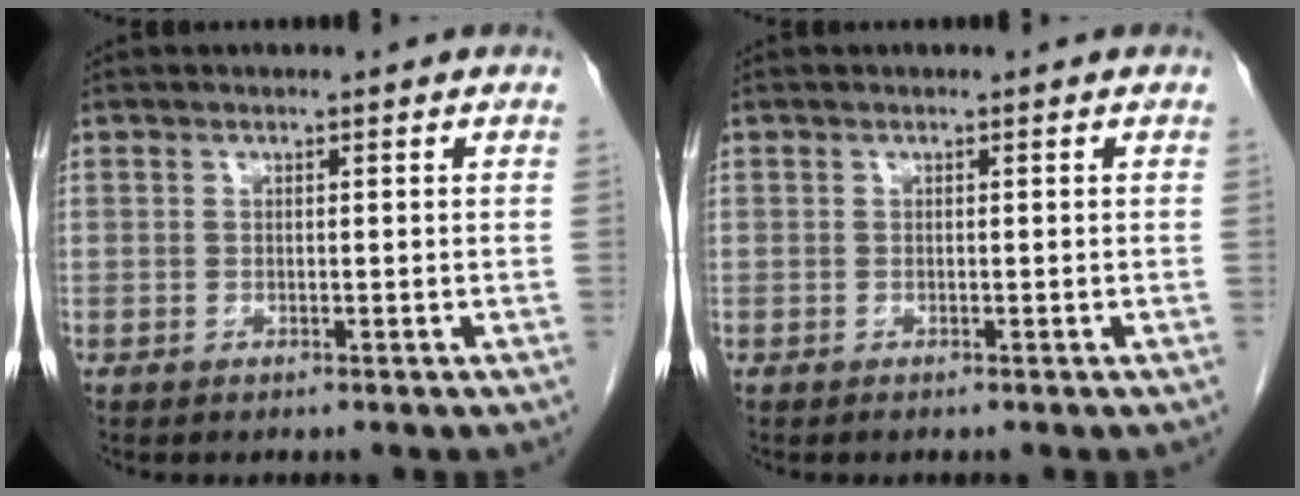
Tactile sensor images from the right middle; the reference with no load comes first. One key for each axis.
{"total": 0.0}